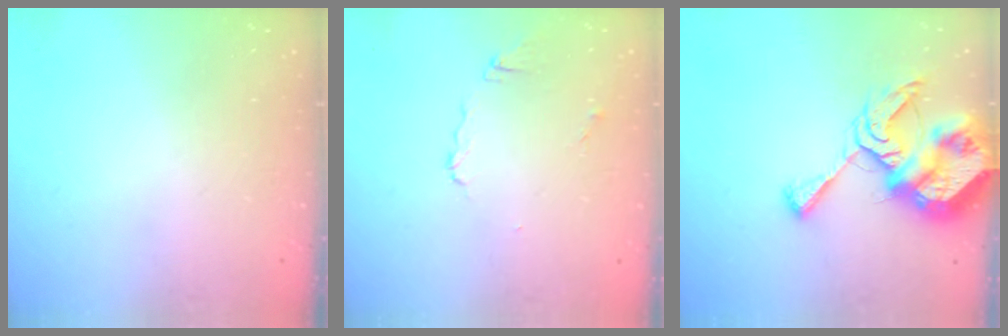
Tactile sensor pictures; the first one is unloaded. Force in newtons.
{"total": 4.7, "press": 4.7, "slide": 0.4}
{"total": 14.1, "press": 14.0, "slide": 1.5}